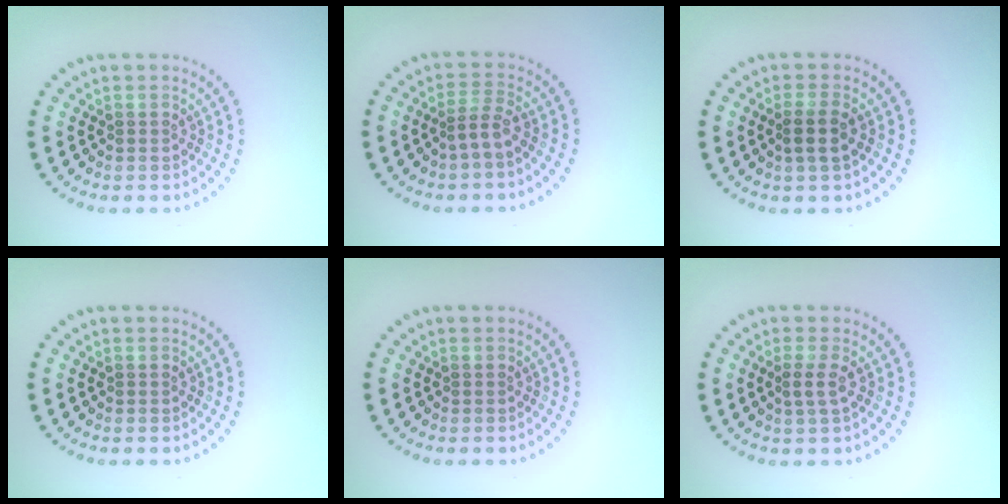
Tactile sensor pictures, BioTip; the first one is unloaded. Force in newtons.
{"total": 1.9, "press": 1.2, "slide": 1.4}
{"total": 2.1, "press": 1.9, "slide": 1.0}
{"total": 0.0}
{"total": 0.0}
{"total": 1.7, "press": 1.3, "slide": 1.0}